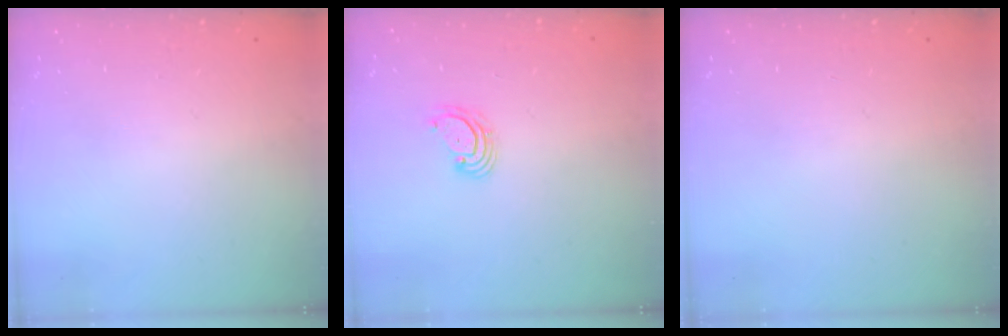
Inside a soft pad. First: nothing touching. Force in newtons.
{"total": 2.9, "press": 2.9, "slide": 0.1}
{"total": 0.0}